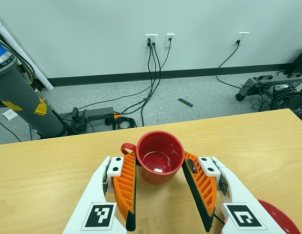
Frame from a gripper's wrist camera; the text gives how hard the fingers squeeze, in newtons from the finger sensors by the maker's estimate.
{"total": 2.3, "left": 2.2, "right": 2.4}